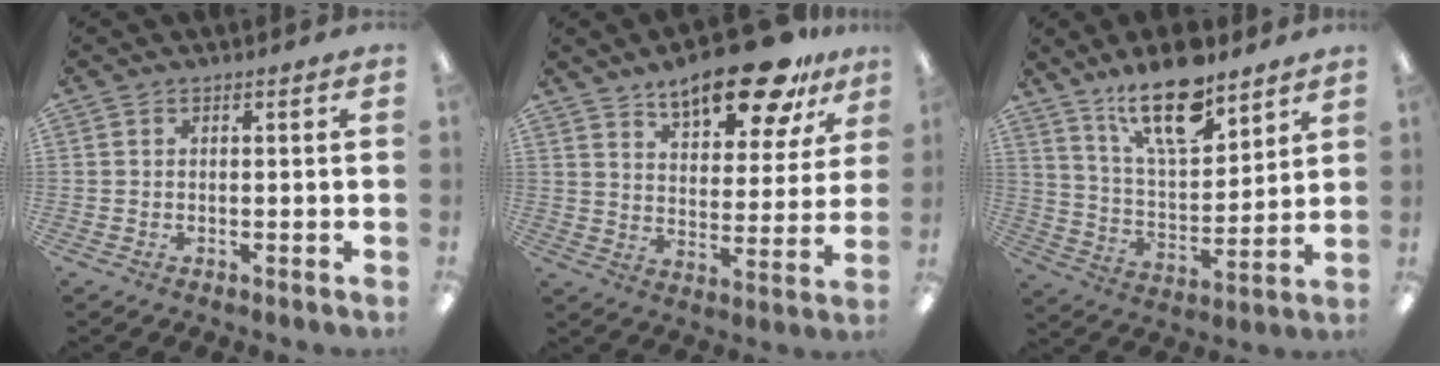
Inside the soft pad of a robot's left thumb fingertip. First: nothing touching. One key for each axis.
{"total": 17.1, "fx": 12.5, "fy": 6.2, "fz": 9.9, "tx": -0.140, "ty": -0.071, "tz": 0.207}
{"total": 17.9, "fx": 12.8, "fy": 6.4, "fz": 10.7, "tx": -0.186, "ty": -0.065, "tz": 0.217}